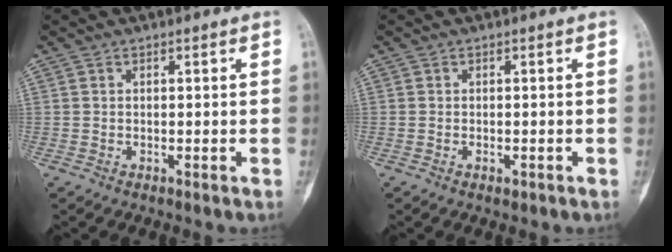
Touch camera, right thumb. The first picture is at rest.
{"total": 0.8, "force": [-0.4, 0.7, 0.3], "torque": [-0.005, 0.002, -0.004]}